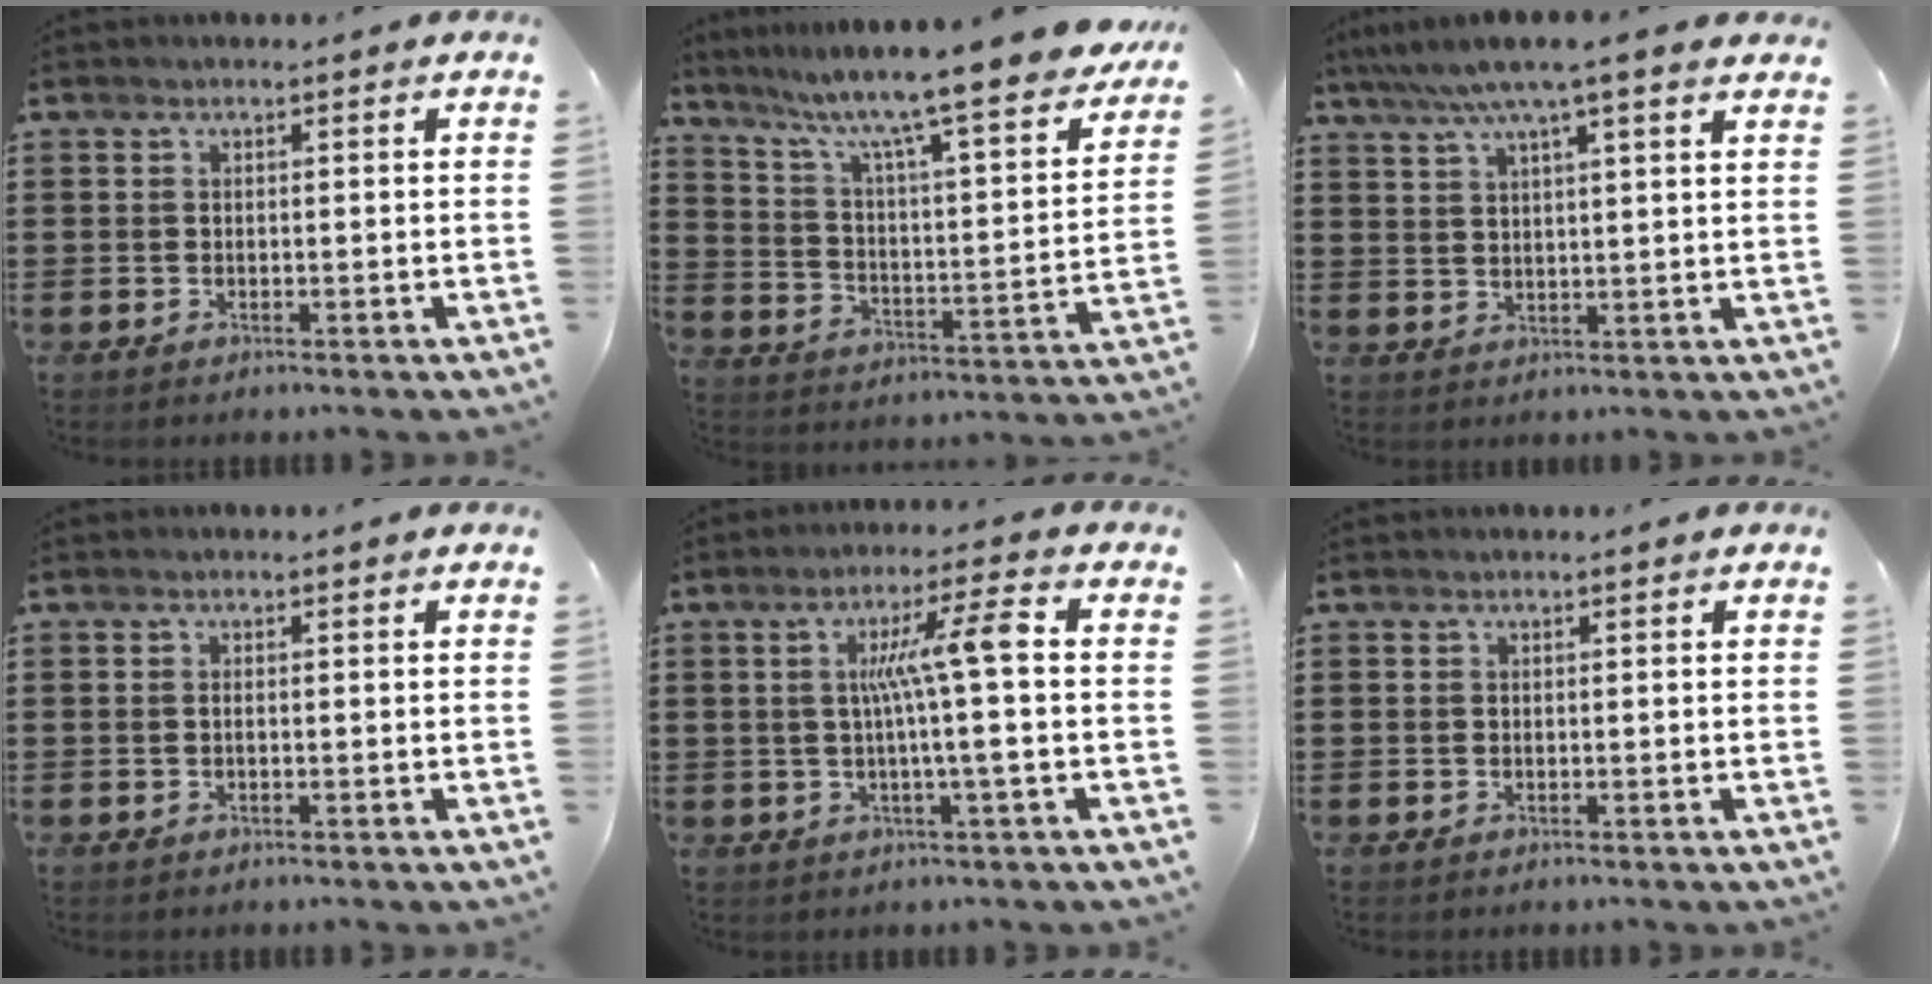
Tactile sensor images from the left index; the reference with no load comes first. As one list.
[{"total": 10.3, "force": [8.5, -0.1, 5.8], "torque": [-0.138, -0.069, 0.132]}, {"total": 6.3, "force": [4.8, 0.1, 4.1], "torque": [-0.092, -0.011, 0.082]}, {"total": 0.6, "force": [-0.1, 0.1, 0.5], "torque": [-0.010, -0.002, -0.002]}, {"total": 7.9, "force": [0.4, -0.2, 7.9], "torque": [-0.148, 0.005, -0.003]}, {"total": 0.0}]